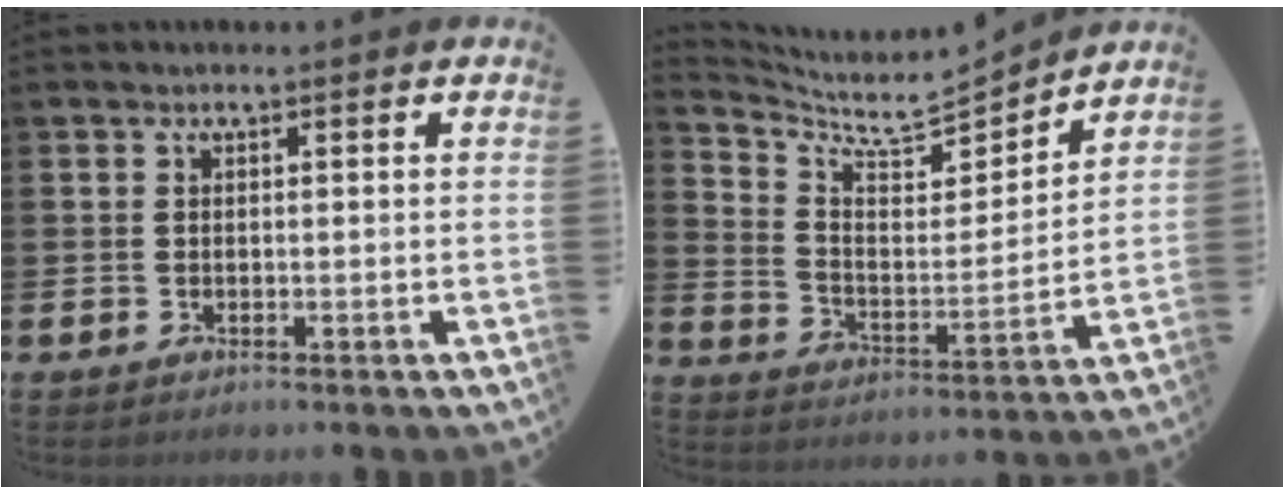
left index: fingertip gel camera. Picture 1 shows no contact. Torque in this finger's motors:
{"motor_torque": [-0.84, -1.14, -0.35, -0.02]}